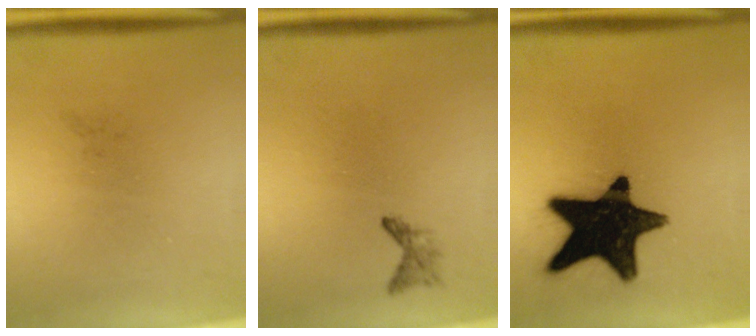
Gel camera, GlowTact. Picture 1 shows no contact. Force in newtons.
{"total": 1.1}
{"total": 18.6}